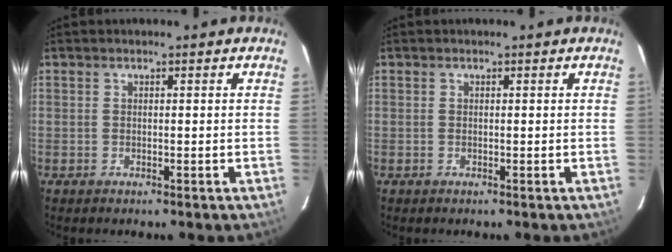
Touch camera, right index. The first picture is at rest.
{"total": 0.0}